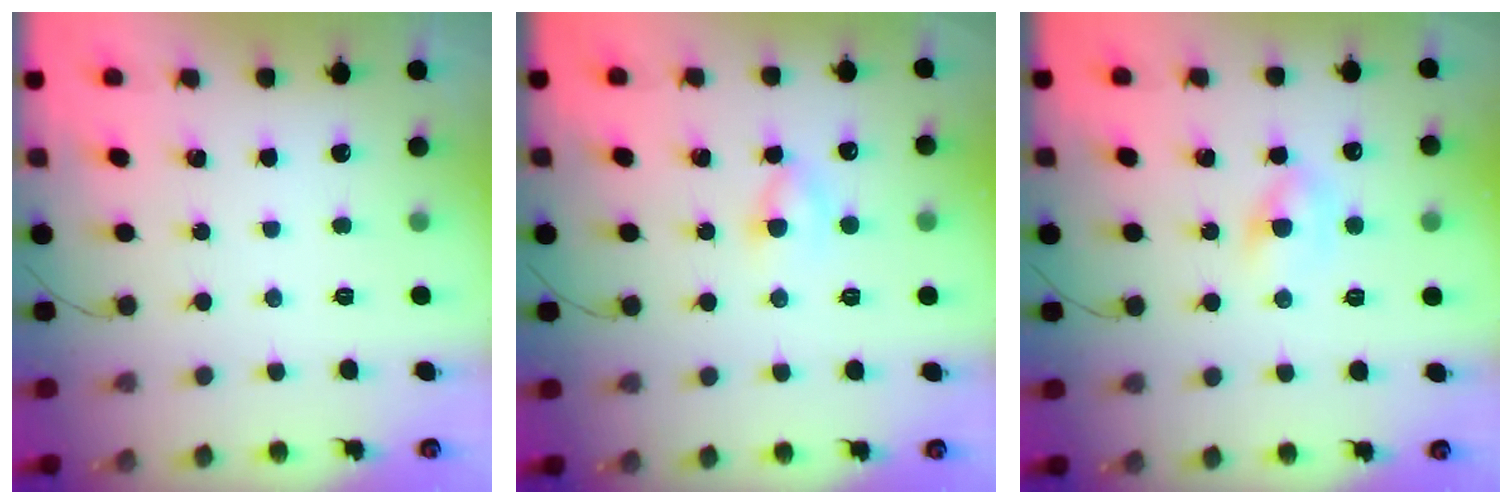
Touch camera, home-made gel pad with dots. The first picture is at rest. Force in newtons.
{"total": 3.1, "press": 2.8, "slide": 1.4}
{"total": 3.9, "press": 3.6, "slide": 1.4}